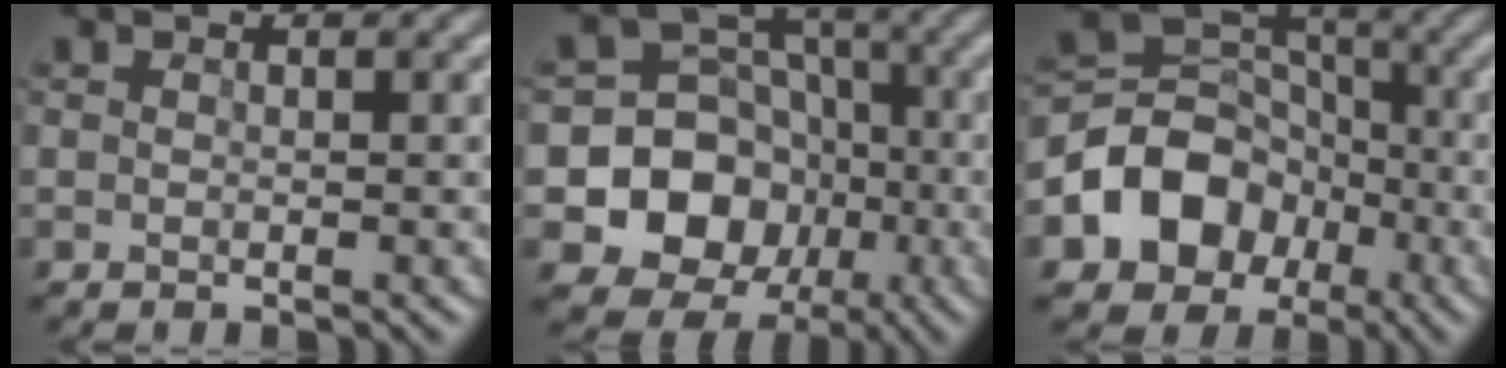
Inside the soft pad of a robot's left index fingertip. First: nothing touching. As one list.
[{"total": 10.7, "force": [-2.9, 9.4, 4.2], "torque": [-0.082, 0.004, -0.072]}, {"total": 7.7, "force": [-3.1, 6.0, 3.7], "torque": [-0.052, 0.006, -0.056]}]